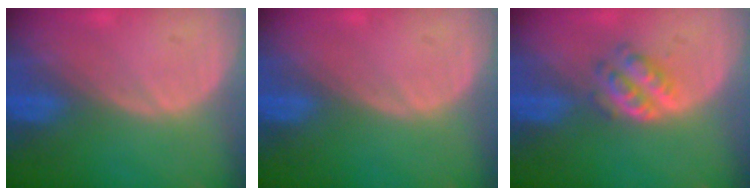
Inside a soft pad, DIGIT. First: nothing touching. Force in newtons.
{"total": 0.0}
{"total": 4.1, "press": 4.0, "slide": 0.9}